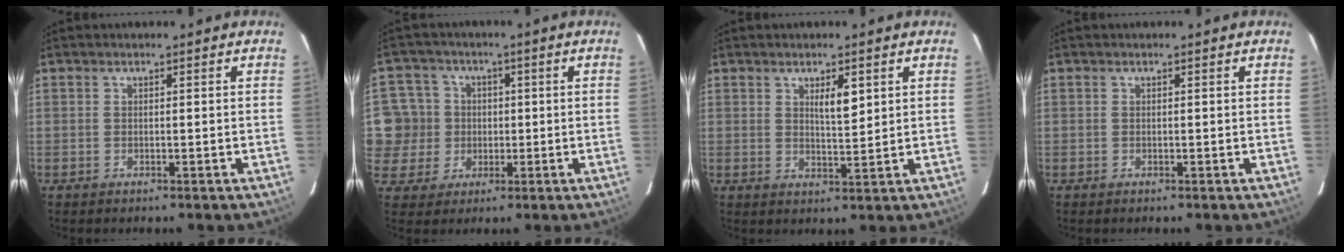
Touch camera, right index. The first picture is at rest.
{"total": 8.7, "force": [0.4, 8.6, 1.2], "torque": [-0.037, 0.025, 0.020]}
{"total": 3.7, "force": [1.6, 1.0, 3.1], "torque": [-0.054, -0.002, 0.030]}
{"total": 0.0}